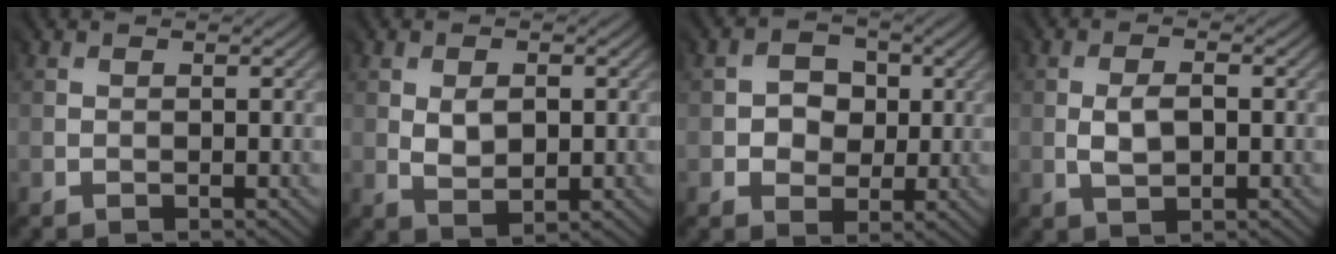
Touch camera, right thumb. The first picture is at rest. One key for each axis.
{"total": 2.9, "fx": 0.8, "fy": 2.0, "fz": 1.9, "tx": -0.039, "ty": -0.003, "tz": 0.022}
{"total": 3.7, "fx": 0.3, "fy": 3.5, "fz": 1.2, "tx": -0.023, "ty": 0.001, "tz": -0.001}
{"total": 2.5, "fx": -0.2, "fy": 1.5, "fz": 2.0, "tx": -0.039, "ty": -0.001, "tz": -0.001}